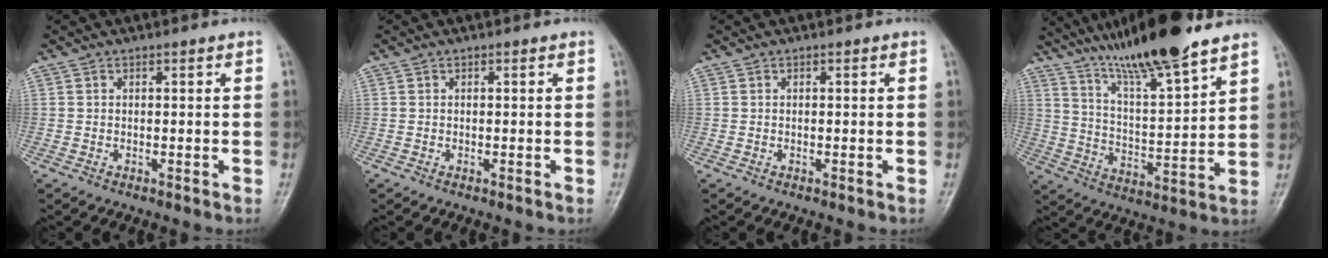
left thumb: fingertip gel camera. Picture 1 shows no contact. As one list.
[{"total": 0.0}, {"total": 0.0}, {"total": 16.6, "force": [13.1, 1.4, 10.0], "torque": [-0.160, -0.065, 0.233]}]